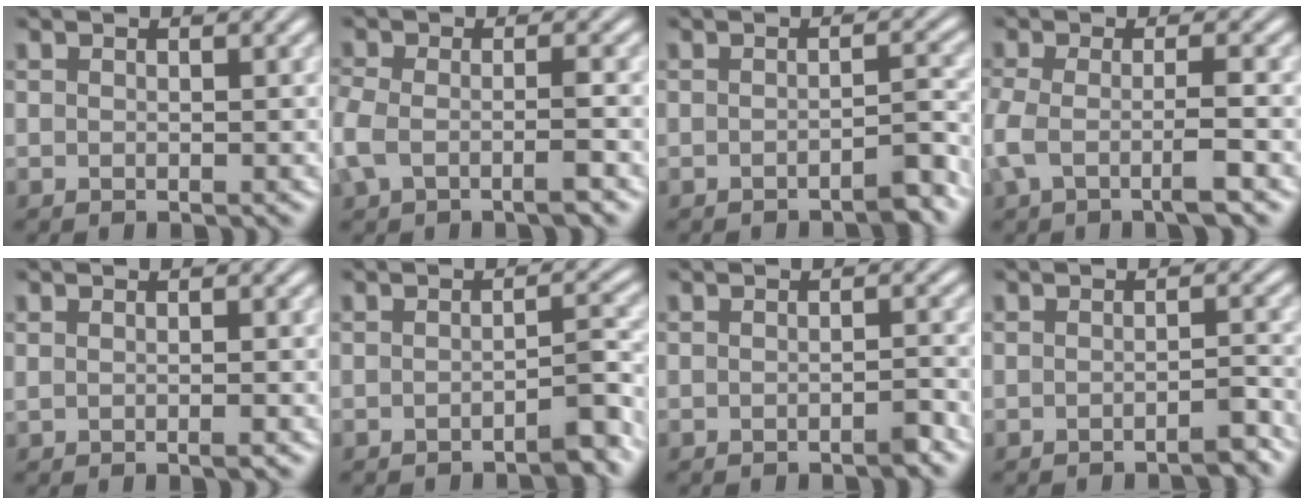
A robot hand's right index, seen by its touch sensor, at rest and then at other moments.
{"total": 3.4, "force": [-1.3, 1.8, 2.5], "torque": [-0.066, -0.011, -0.019]}
{"total": 2.1, "force": [-1.7, 0.1, 1.2], "torque": [-0.017, 0.000, -0.031]}
{"total": 3.9, "force": [-1.2, 1.7, 3.3], "torque": [-0.080, -0.014, -0.015]}
{"total": 0.7, "force": [0.0, -0.2, 0.7], "torque": [-0.007, 0.003, 0.002]}
{"total": 2.4, "force": [-1.8, 0.2, 1.7], "torque": [-0.021, 0.002, -0.032]}
{"total": 1.1, "force": [-1.0, -0.1, 0.4], "torque": [-0.007, 0.000, -0.020]}
{"total": 1.8, "force": [-1.7, 0.1, 0.7], "torque": [-0.011, 0.000, -0.032]}